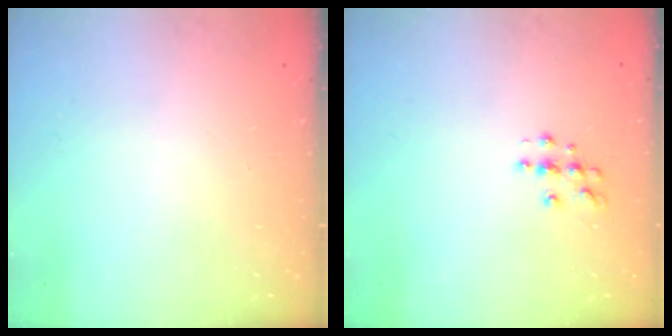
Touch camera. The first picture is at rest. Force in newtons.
{"total": 4.5, "press": 4.4, "slide": 0.4}